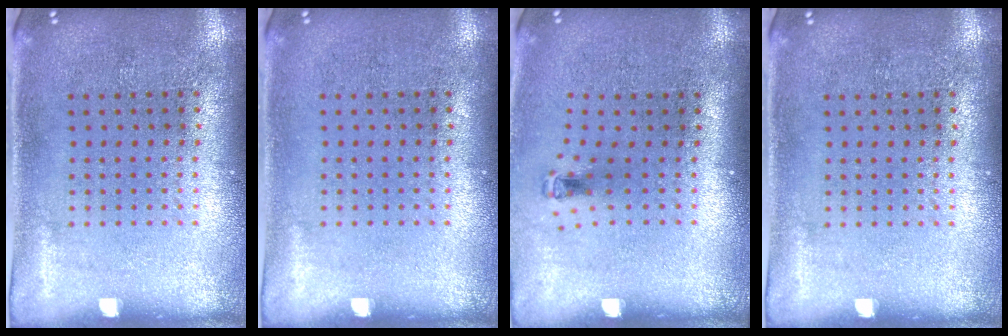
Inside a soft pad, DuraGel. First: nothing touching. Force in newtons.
{"total": 0.0}
{"total": 0.6, "press": 0.3, "slide": 0.5}
{"total": 0.0}